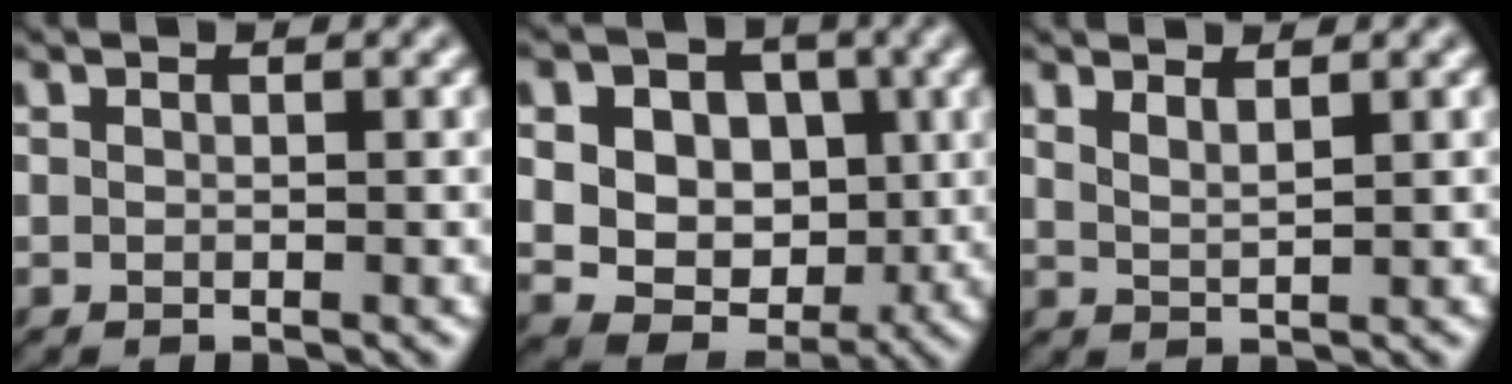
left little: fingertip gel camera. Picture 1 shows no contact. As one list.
[{"total": 12.1, "force": [2.7, 9.6, 6.9], "torque": [-0.115, 0.032, 0.038]}, {"total": 1.3, "force": [1.1, -0.1, 0.8], "torque": [-0.021, -0.002, 0.020]}]